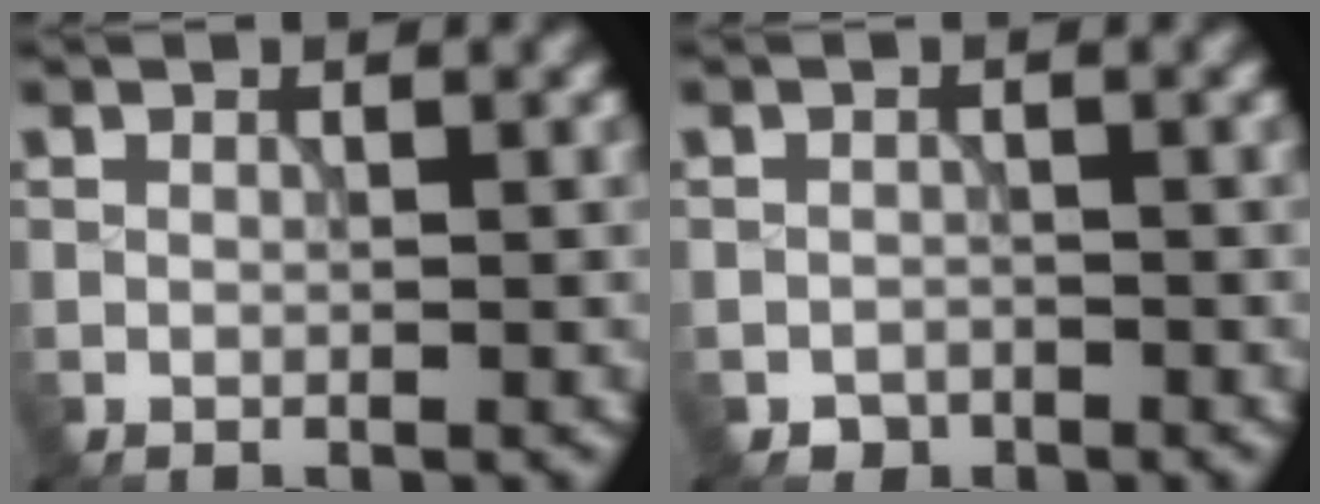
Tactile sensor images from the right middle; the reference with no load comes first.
{"total": 1.3, "force": [-0.9, 0.8, 0.1], "torque": [0.005, -0.001, -0.017]}